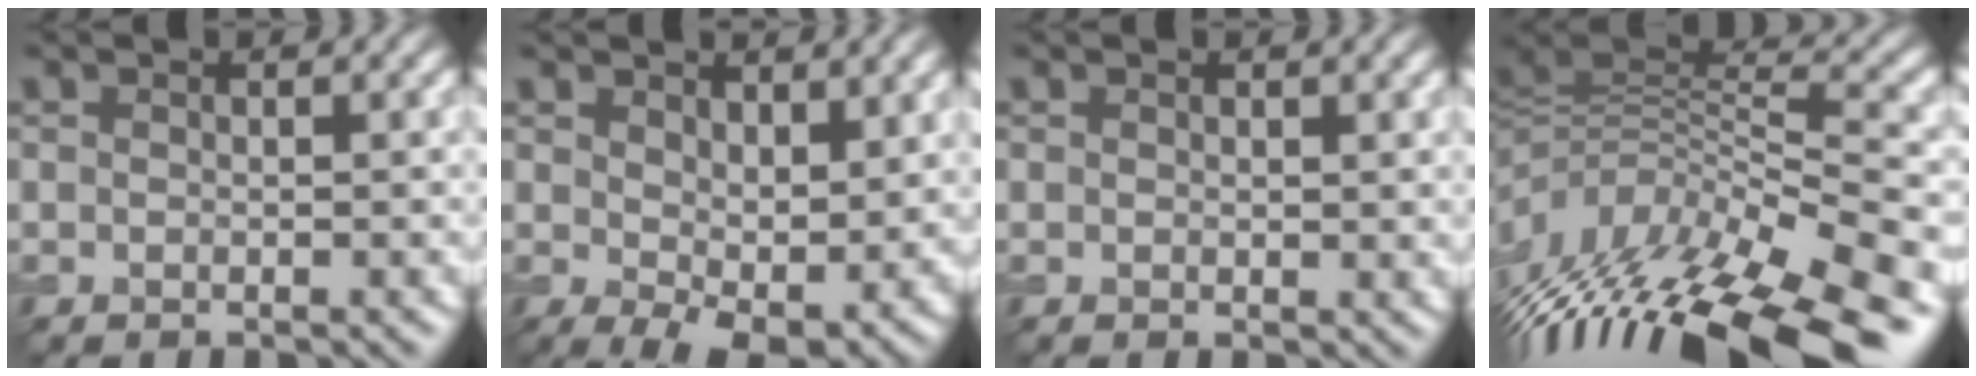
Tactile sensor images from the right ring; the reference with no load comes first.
{"total": 6.5, "force": [0.8, 3.4, 5.4], "torque": [-0.096, -0.018, 0.024]}
{"total": 0.6, "force": [0.4, 0.3, 0.3], "torque": [-0.004, -0.001, 0.008]}
{"total": 15.0, "force": [-7.0, 5.2, 12.3], "torque": [-0.239, 0.003, -0.114]}